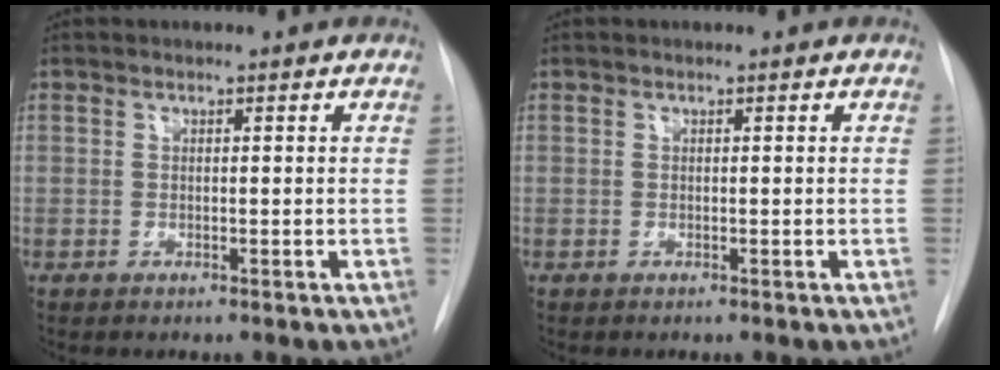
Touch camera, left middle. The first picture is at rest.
{"total": 0.0}